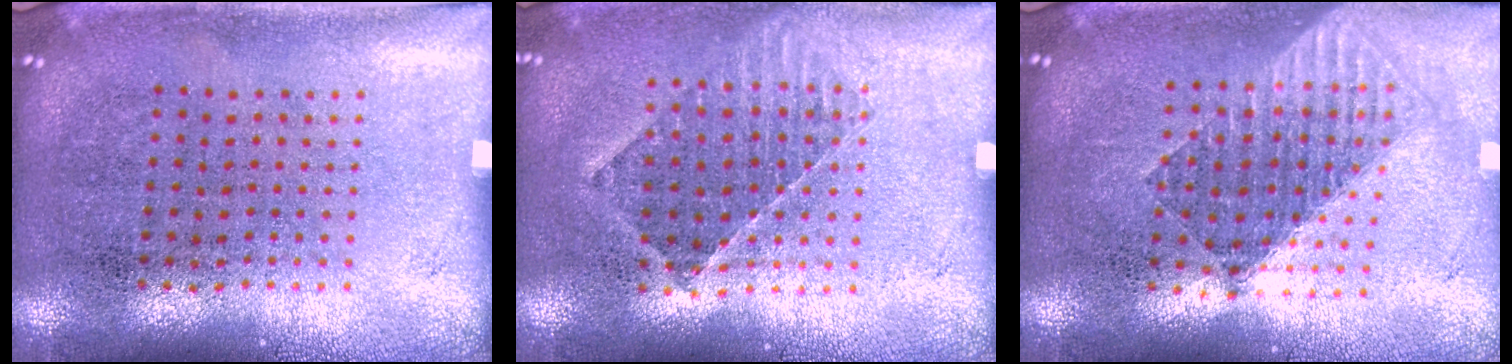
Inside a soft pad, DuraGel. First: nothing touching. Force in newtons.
{"total": 1.0, "press": 1.0, "slide": 0.3}
{"total": 1.5, "press": 1.3, "slide": 0.9}